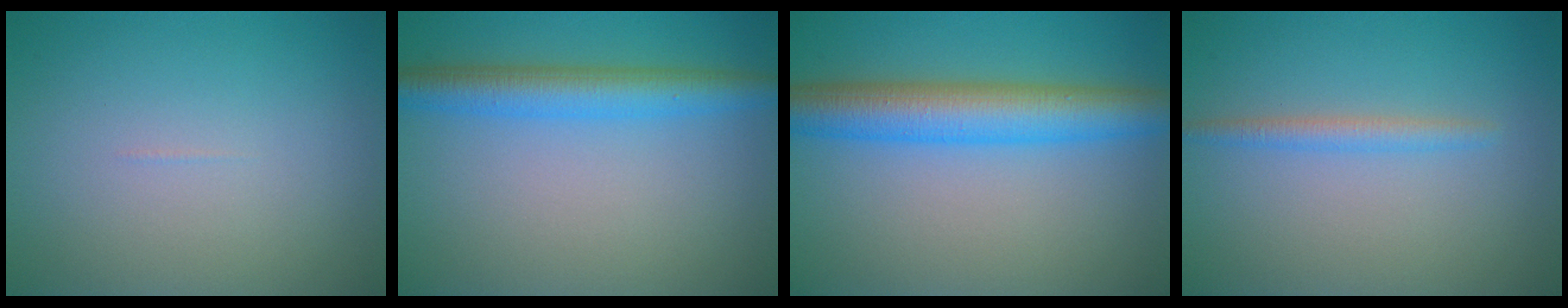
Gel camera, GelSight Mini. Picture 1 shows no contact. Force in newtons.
{"total": 4.6, "press": 4.6, "slide": 0.1}
{"total": 6.7, "press": 6.7, "slide": 0.1}
{"total": 1.6, "press": 1.6, "slide": 0.0}